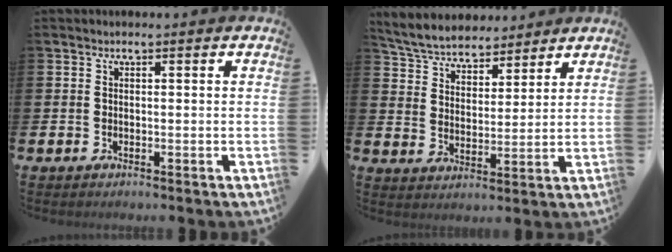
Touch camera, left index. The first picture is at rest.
{"total": 5.8, "force": [5.6, 1.5, 0.4], "torque": [-0.038, -0.032, 0.099]}